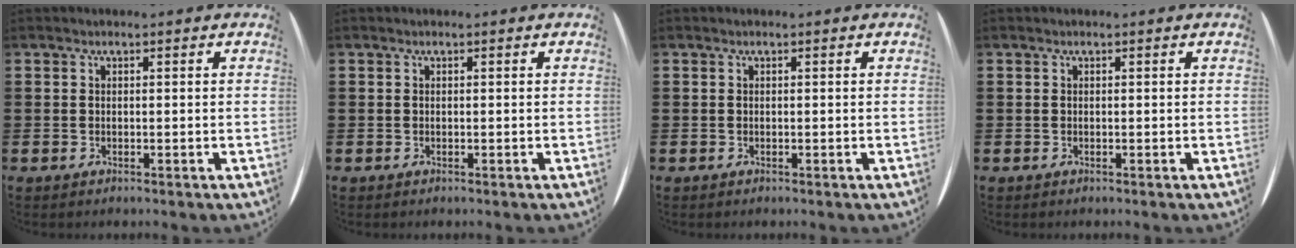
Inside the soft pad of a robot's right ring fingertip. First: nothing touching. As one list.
[{"total": 0.0}, {"total": 0.0}, {"total": 0.0}]